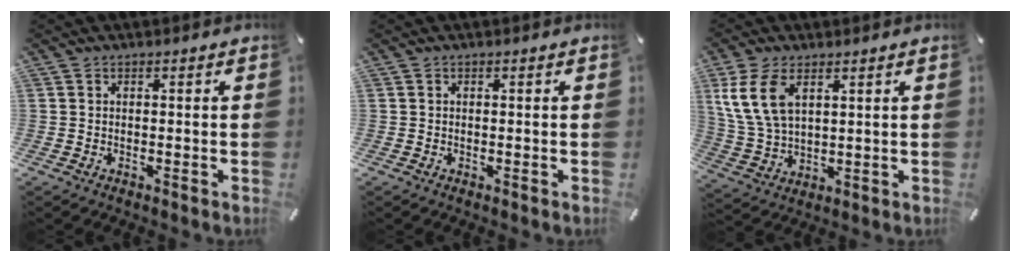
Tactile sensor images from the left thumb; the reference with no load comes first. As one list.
[{"total": 0.0}, {"total": 10.4, "force": [4.7, 6.3, 6.8], "torque": [-0.177, -0.010, 0.085]}]